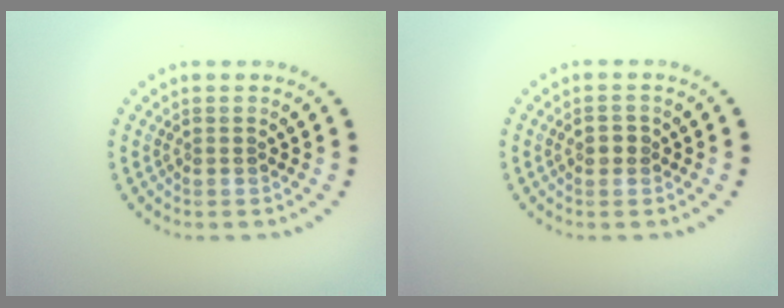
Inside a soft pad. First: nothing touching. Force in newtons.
{"total": 1.5, "press": 1.5, "slide": 0.1}